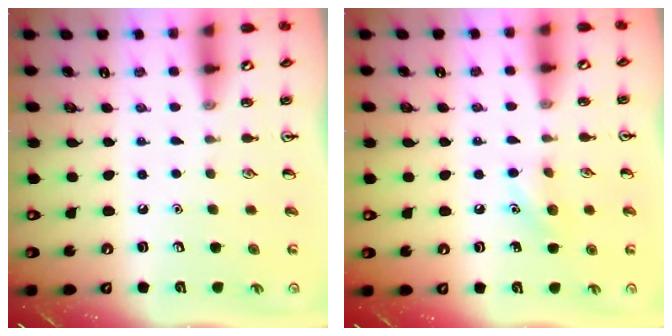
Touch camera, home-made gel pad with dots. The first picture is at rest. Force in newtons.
{"total": 7.5, "press": 7.3, "slide": 1.8}